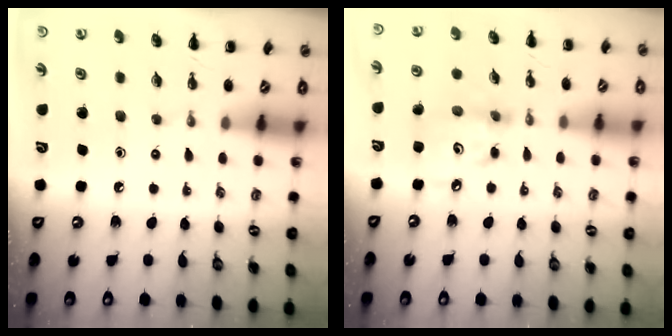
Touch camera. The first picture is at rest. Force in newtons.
{"total": 7.7, "press": 7.6, "slide": 1.4}